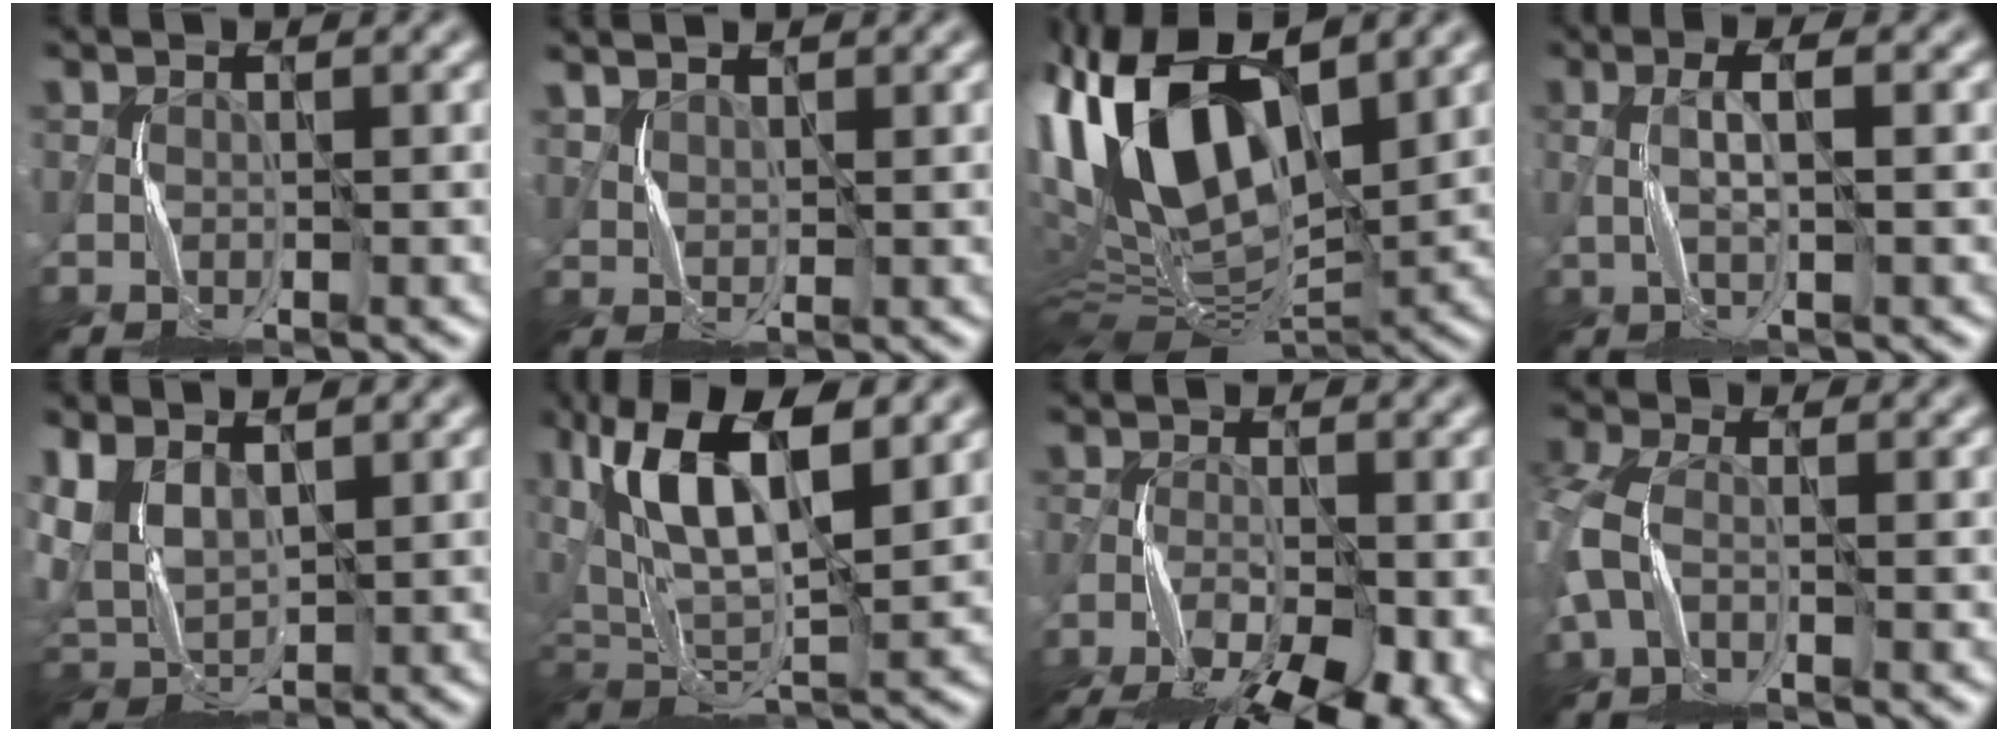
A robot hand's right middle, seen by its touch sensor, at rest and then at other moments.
{"total": 1.8, "force": [1.8, 0.3, 0.1], "torque": [-0.006, 0.001, 0.033]}
{"total": 15.8, "force": [4.2, 8.0, 12.9], "torque": [-0.253, 0.017, 0.072]}
{"total": 2.2, "force": [0.7, 0.3, 2.1], "torque": [-0.043, 0.005, 0.012]}
{"total": 5.2, "force": [2.3, 3.3, 3.2], "torque": [-0.083, -0.006, 0.045]}
{"total": 11.5, "force": [5.2, 4.9, 9.0], "torque": [-0.168, 0.011, 0.094]}
{"total": 12.9, "force": [-9.0, 4.8, 7.9], "torque": [-0.135, -0.046, -0.122]}
{"total": 3.7, "force": [-1.0, 2.2, 2.8], "torque": [-0.080, -0.002, -0.032]}